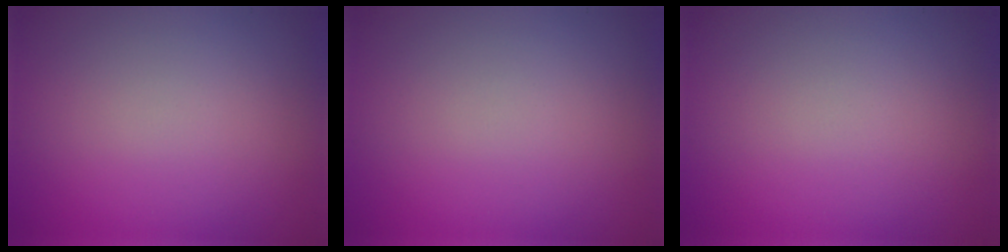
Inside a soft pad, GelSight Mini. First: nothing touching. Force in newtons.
{"total": 0.0}
{"total": 0.0}